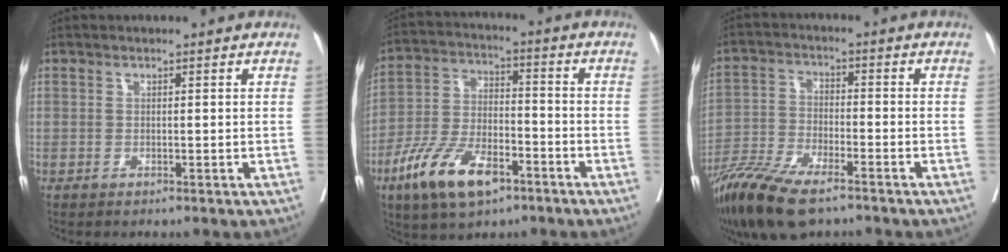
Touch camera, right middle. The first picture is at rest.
{"total": 12.6, "force": [-7.1, 5.1, 9.1], "torque": [-0.185, -0.003, -0.130]}
{"total": 14.4, "force": [-10.5, 3.8, 9.1], "torque": [-0.182, -0.037, -0.193]}